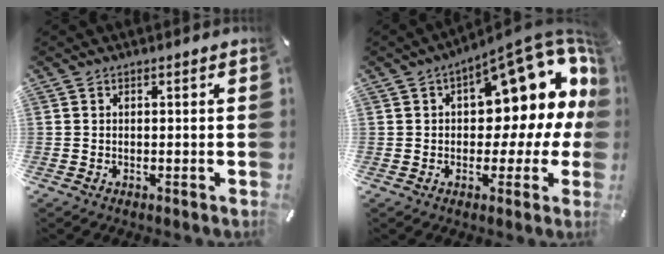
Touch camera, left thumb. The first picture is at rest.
{"total": 18.0, "force": [8.1, 8.8, 13.4], "torque": [-0.166, -0.063, 0.129]}